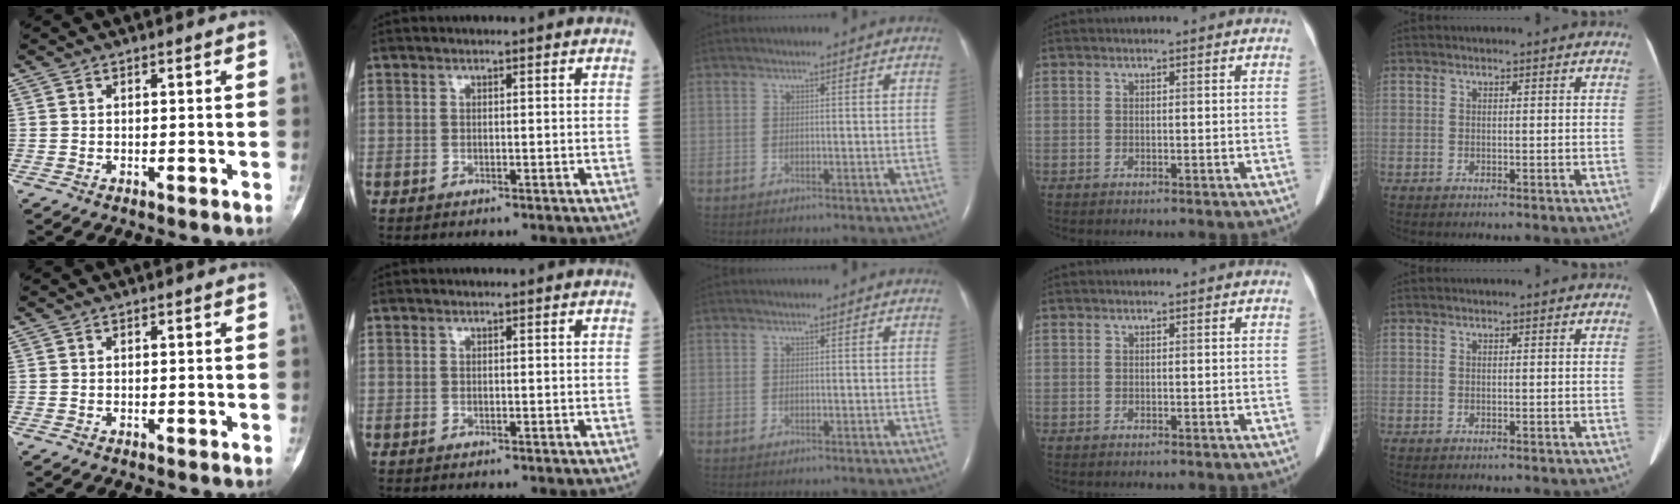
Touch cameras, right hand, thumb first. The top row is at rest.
{}